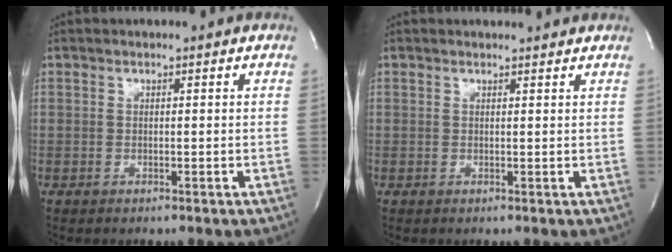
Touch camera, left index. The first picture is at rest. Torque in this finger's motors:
{"motor_torque": [0.19, -0.02, -0.02, -0.01]}